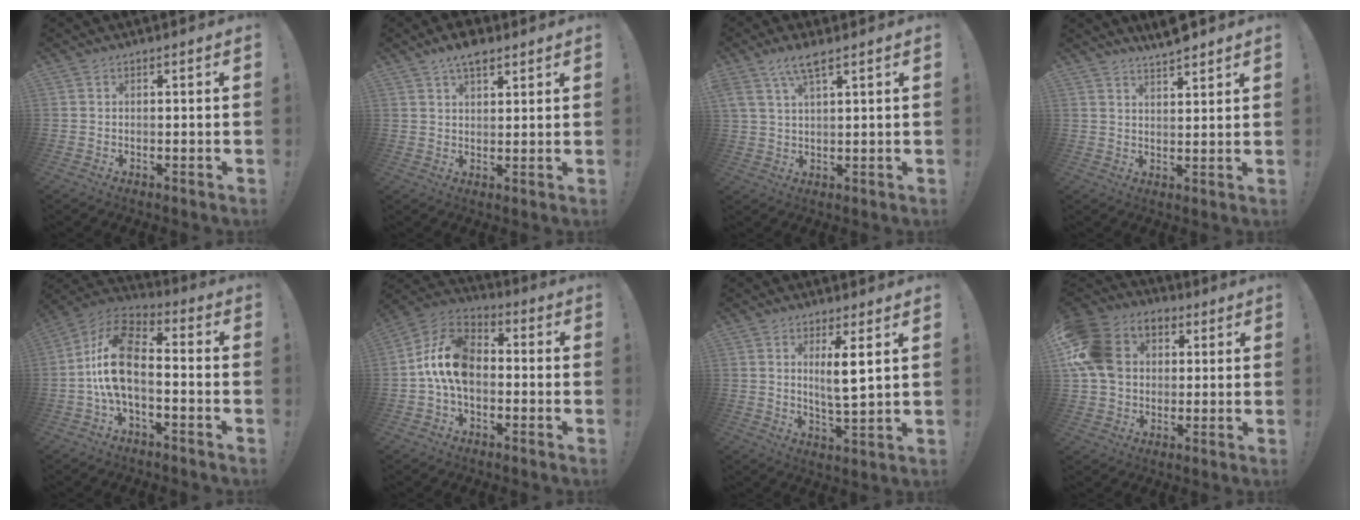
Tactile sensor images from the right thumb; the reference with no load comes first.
{"total": 6.0, "force": [4.3, 2.5, 3.4], "torque": [-0.047, -0.022, 0.075]}
{"total": 5.9, "force": [4.1, 1.3, 4.0], "torque": [-0.076, -0.014, 0.076]}
{"total": 5.0, "force": [4.6, 0.7, 1.9], "torque": [-0.027, -0.030, 0.079]}
{"total": 15.2, "force": [-1.4, 8.2, 12.7], "torque": [-0.246, 0.019, -0.019]}
{"total": 14.4, "force": [-0.8, 9.6, 10.8], "torque": [-0.196, 0.022, -0.014]}
{"total": 7.0, "force": [2.7, 0.7, 6.4], "torque": [-0.107, -0.014, 0.041]}
{"total": 16.6, "force": [3.7, 13.1, 9.6], "torque": [-0.166, -0.004, 0.073]}